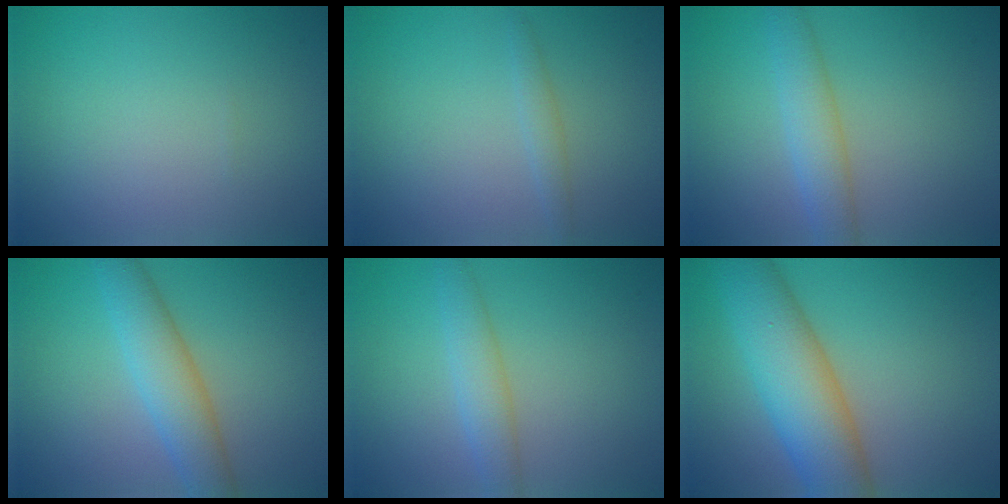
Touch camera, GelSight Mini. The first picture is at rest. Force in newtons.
{"total": 1.2, "press": 1.2, "slide": 0.0}
{"total": 3.3, "press": 3.3, "slide": 0.0}
{"total": 4.8, "press": 4.8, "slide": 0.2}
{"total": 2.7, "press": 2.7, "slide": 0.1}
{"total": 9.0, "press": 9.0, "slide": 0.2}